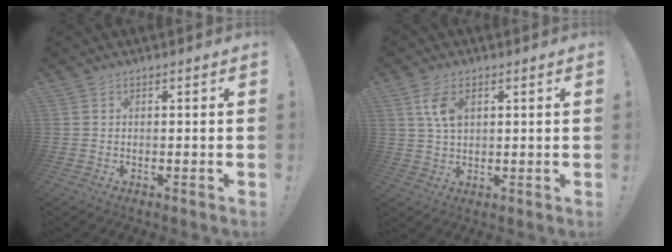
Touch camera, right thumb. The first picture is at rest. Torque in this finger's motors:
{"motor_torque": [0.07, 0.19, 0.39, -0.23, 0.08]}